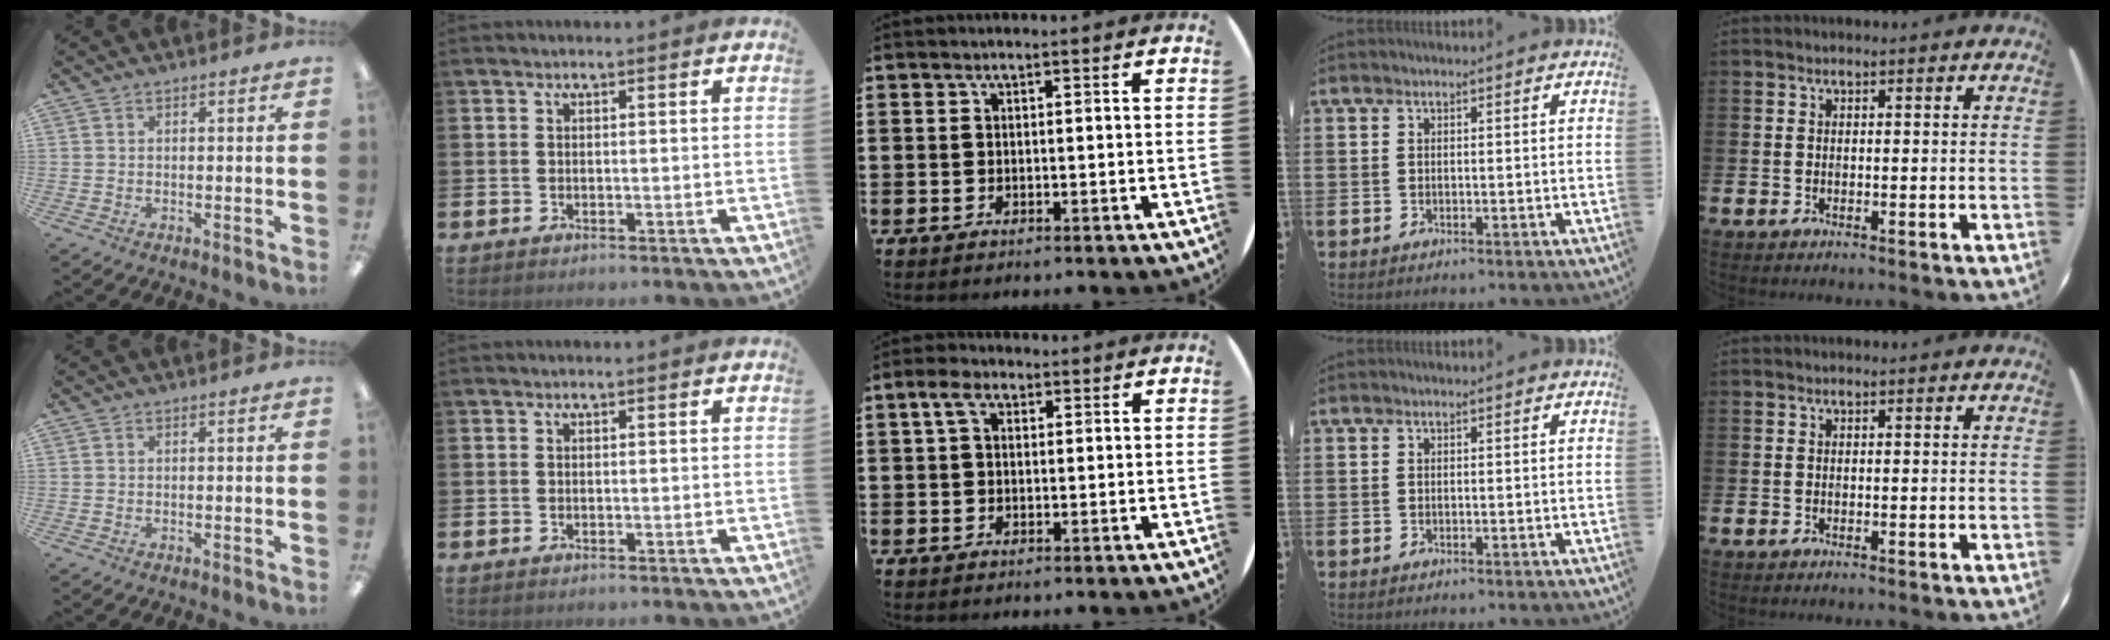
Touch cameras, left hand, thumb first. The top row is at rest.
{"middle": {"total": 3.2, "force": [1.7, 1.9, 1.9], "torque": [-0.034, 0.008, 0.029]}}